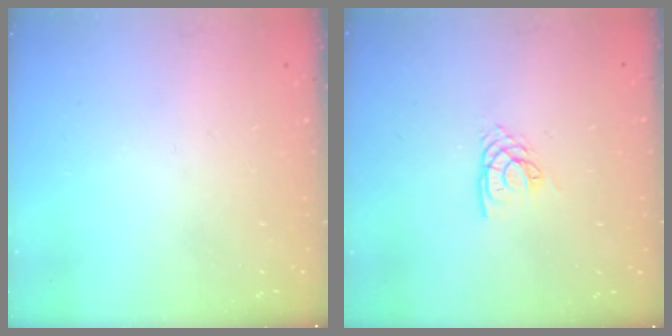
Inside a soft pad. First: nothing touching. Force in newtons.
{"total": 3.2, "press": 3.2, "slide": 0.2}